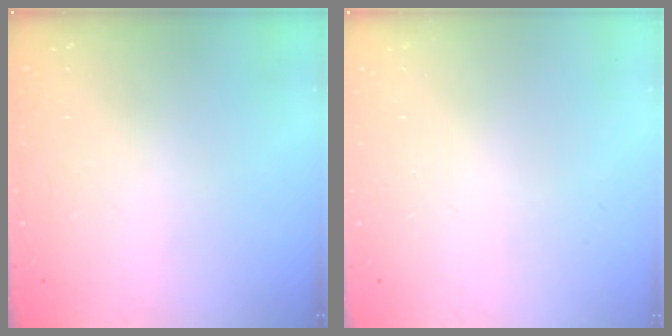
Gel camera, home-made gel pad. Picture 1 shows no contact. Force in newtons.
{"total": 0.0}